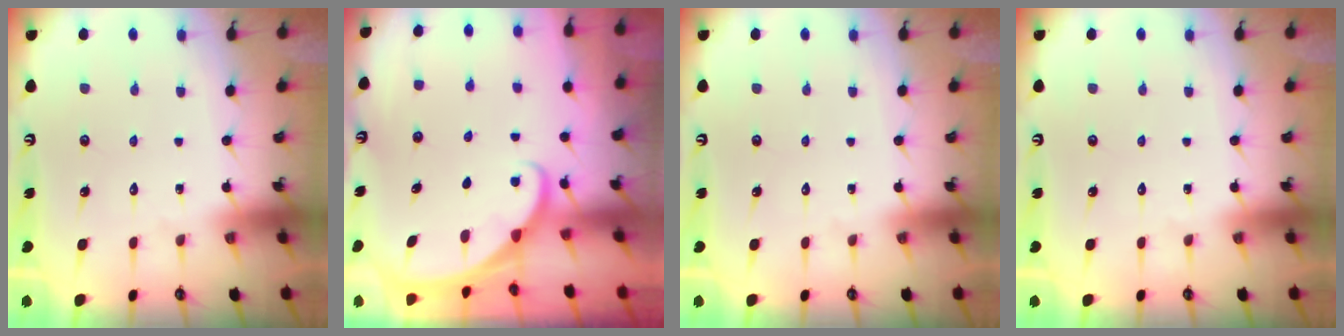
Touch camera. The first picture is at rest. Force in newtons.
{"total": 1.2, "press": 1.2, "slide": 0.0}
{"total": 0.0}
{"total": 0.0}